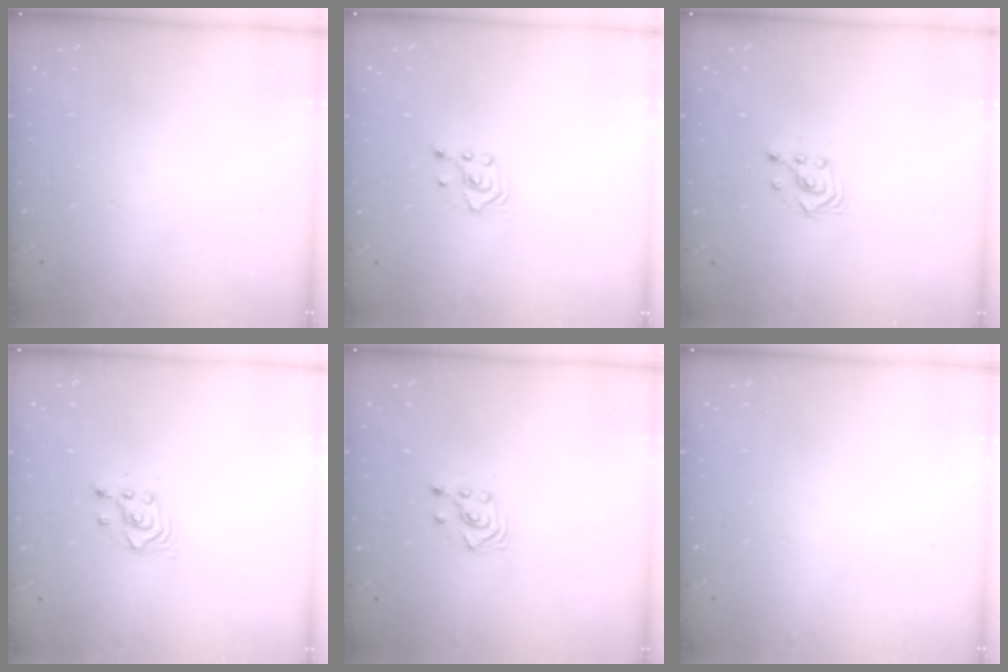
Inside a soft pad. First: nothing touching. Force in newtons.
{"total": 2.5, "press": 2.4, "slide": 0.9}
{"total": 3.3, "press": 3.3, "slide": 0.2}
{"total": 2.4, "press": 2.4, "slide": 0.2}
{"total": 2.6, "press": 2.6, "slide": 0.3}
{"total": 0.0}